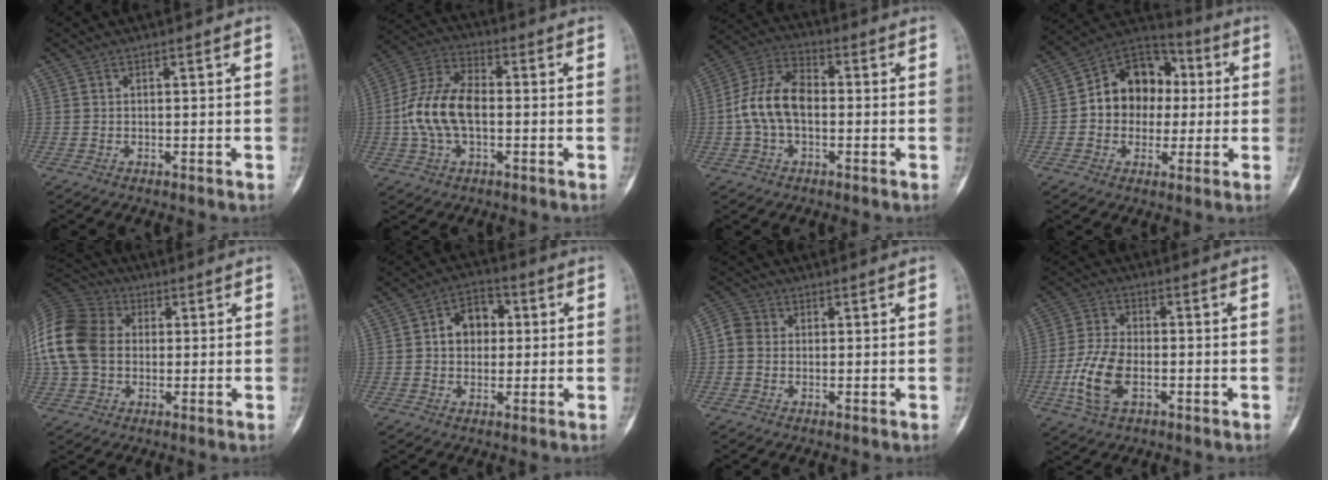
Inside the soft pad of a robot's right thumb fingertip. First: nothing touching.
{"total": 12.6, "force": [-1.1, 7.2, 10.3], "torque": [-0.208, 0.031, -0.025]}
{"total": 11.0, "force": [-0.9, 6.8, 8.6], "torque": [-0.163, 0.035, -0.025]}
{"total": 14.3, "force": [0.7, 11.6, 8.4], "torque": [-0.076, 0.031, 0.000]}
{"total": 17.5, "force": [1.3, 13.2, 11.3], "torque": [-0.248, 0.025, 0.018]}
{"total": 8.0, "force": [1.1, 6.1, 5.1], "torque": [-0.047, 0.014, 0.010]}
{"total": 3.7, "force": [0.1, 3.4, 1.5], "torque": [-0.023, 0.009, -0.006]}
{"total": 10.2, "force": [-3.0, 5.8, 7.9], "torque": [-0.169, 0.011, -0.060]}